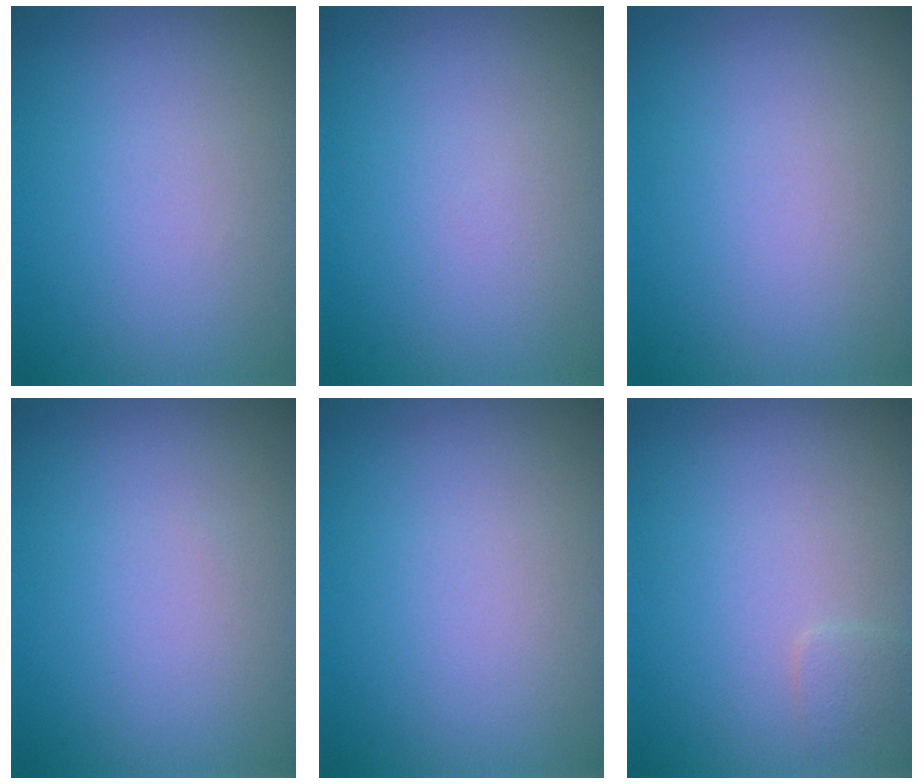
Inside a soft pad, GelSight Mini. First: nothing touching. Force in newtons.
{"total": 0.0}
{"total": 0.0}
{"total": 0.0}
{"total": 0.0}
{"total": 0.9, "press": 0.9, "slide": 0.1}